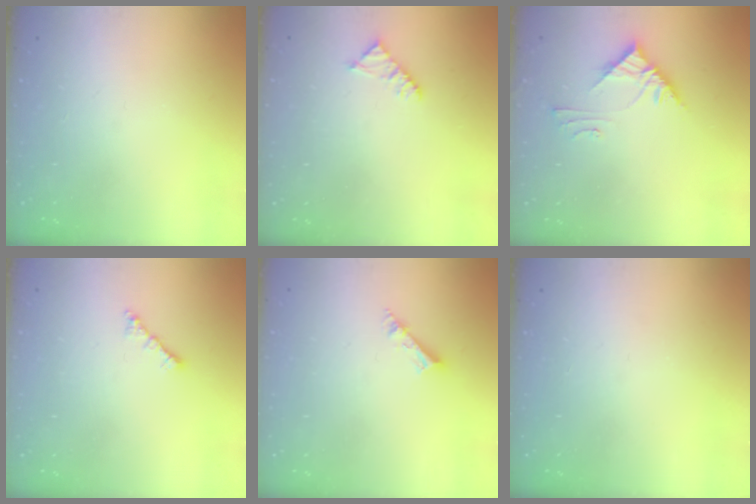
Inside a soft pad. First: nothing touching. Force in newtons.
{"total": 2.3, "press": 2.3, "slide": 0.4}
{"total": 6.2, "press": 6.2, "slide": 0.1}
{"total": 1.8, "press": 1.8, "slide": 0.5}
{"total": 3.8, "press": 3.8, "slide": 0.2}
{"total": 0.0}